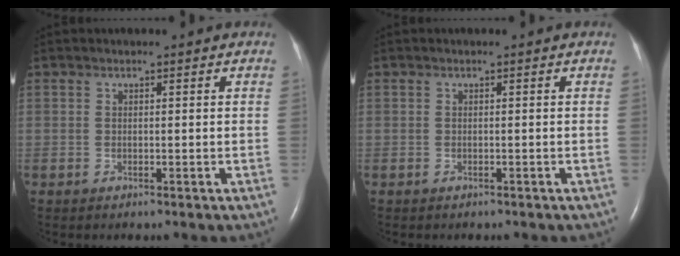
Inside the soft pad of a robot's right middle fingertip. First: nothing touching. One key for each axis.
{"total": 1.2, "fx": -0.9, "fy": 0.5, "fz": 0.5, "tx": -0.017, "ty": 0.000, "tz": -0.007}